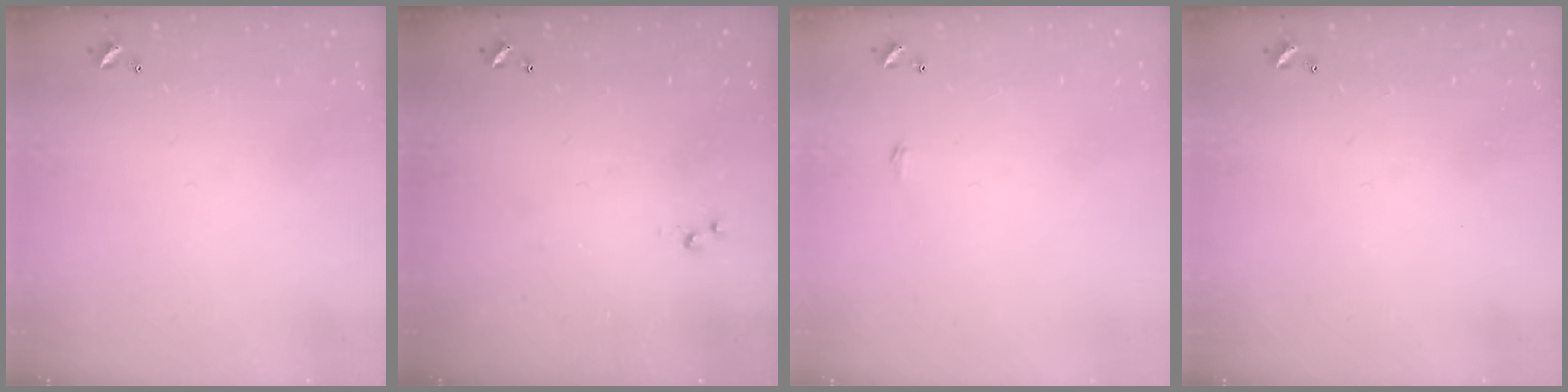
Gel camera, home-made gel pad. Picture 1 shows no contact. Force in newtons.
{"total": 3.0, "press": 3.0, "slide": 0.4}
{"total": 0.6, "press": 0.6, "slide": 0.2}
{"total": 0.0}